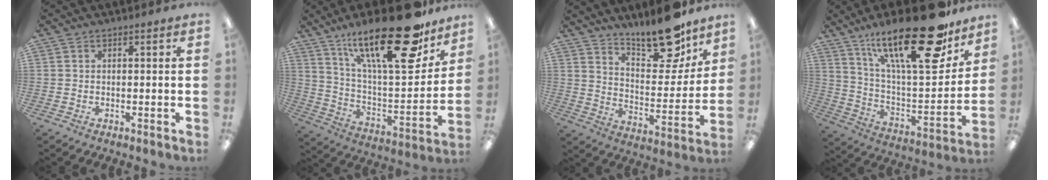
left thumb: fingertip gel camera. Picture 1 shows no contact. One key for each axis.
{"total": 28.1, "fx": 18.7, "fy": 8.5, "fz": 19.2, "tx": -0.308, "ty": -0.118, "tz": 0.304}
{"total": 17.1, "fx": 14.3, "fy": 5.2, "fz": 7.8, "tx": -0.111, "ty": -0.106, "tz": 0.243}
{"total": 28.6, "fx": 18.8, "fy": 8.6, "fz": 19.8, "tx": -0.308, "ty": -0.115, "tz": 0.308}